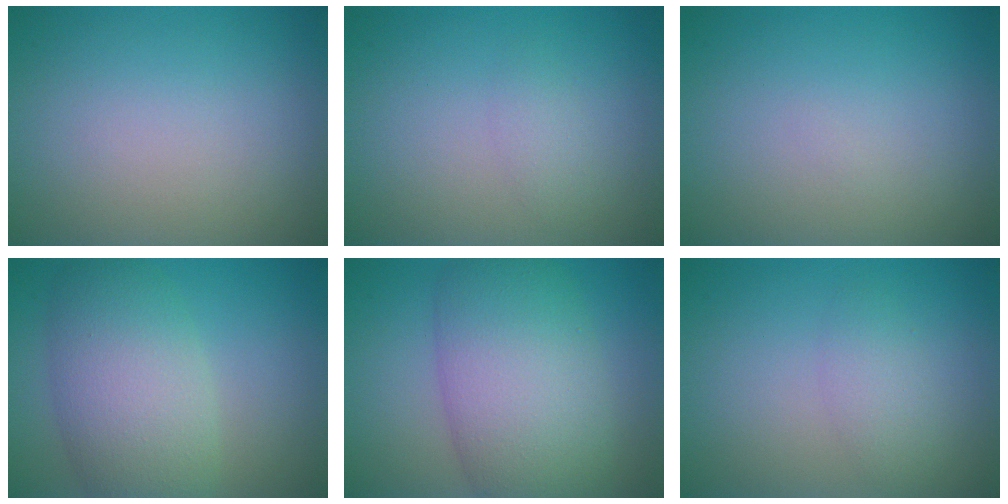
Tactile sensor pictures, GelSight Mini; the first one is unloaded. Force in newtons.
{"total": 1.1, "press": 1.1, "slide": 0.1}
{"total": 0.0}
{"total": 7.5, "press": 7.5, "slide": 0.2}
{"total": 9.5, "press": 9.5, "slide": 0.3}
{"total": 1.8, "press": 1.8, "slide": 0.1}